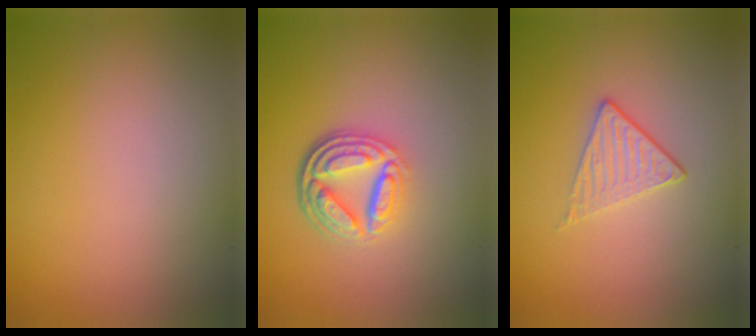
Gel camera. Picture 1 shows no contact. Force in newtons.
{"total": 5.0, "press": 3.5, "slide": 3.6}
{"total": 1.7, "press": 1.4, "slide": 1.0}